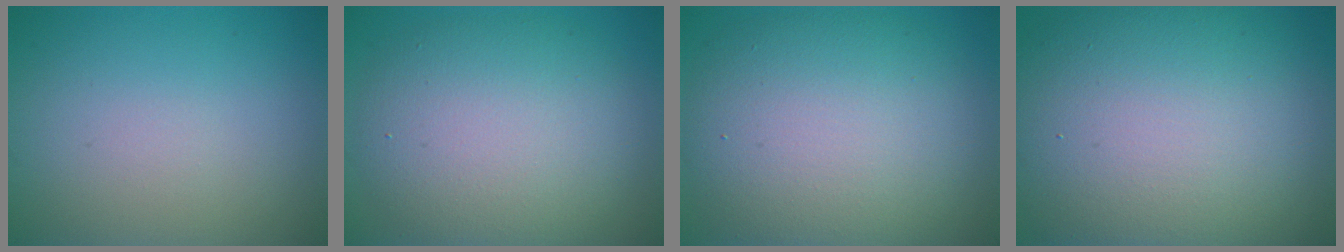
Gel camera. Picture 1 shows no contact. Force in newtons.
{"total": 8.8, "press": 8.8, "slide": 0.7}
{"total": 11.0, "press": 11.0, "slide": 0.2}
{"total": 16.3, "press": 16.3, "slide": 0.7}